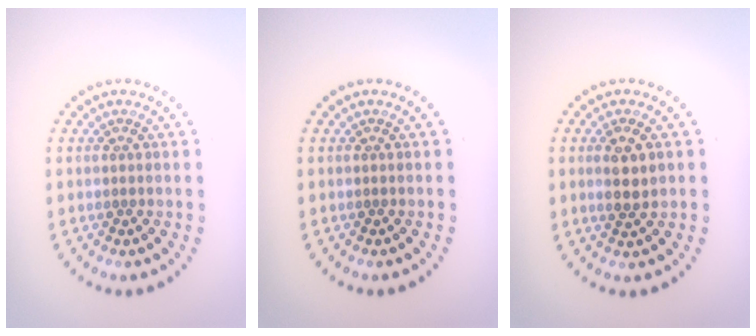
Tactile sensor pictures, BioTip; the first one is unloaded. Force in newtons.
{"total": 0.0}
{"total": 1.9, "press": 1.8, "slide": 0.5}